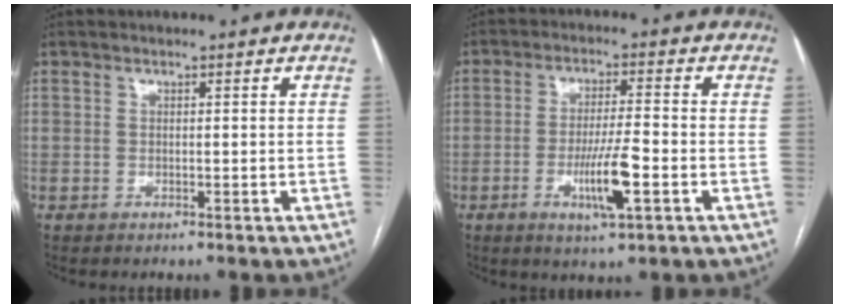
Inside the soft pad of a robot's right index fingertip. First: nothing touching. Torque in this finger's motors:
{"motor_torque": [1.42, -0.01, 0.54, 0.10]}